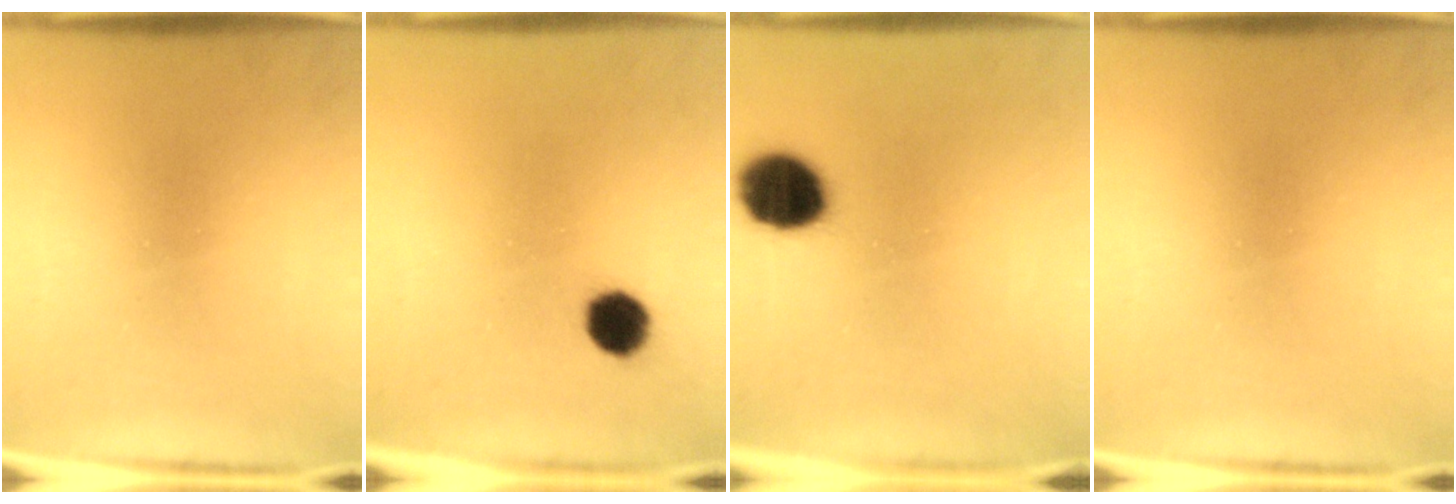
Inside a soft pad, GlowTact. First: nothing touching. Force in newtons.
{"total": 5.4}
{"total": 12.0}
{"total": 0.0}